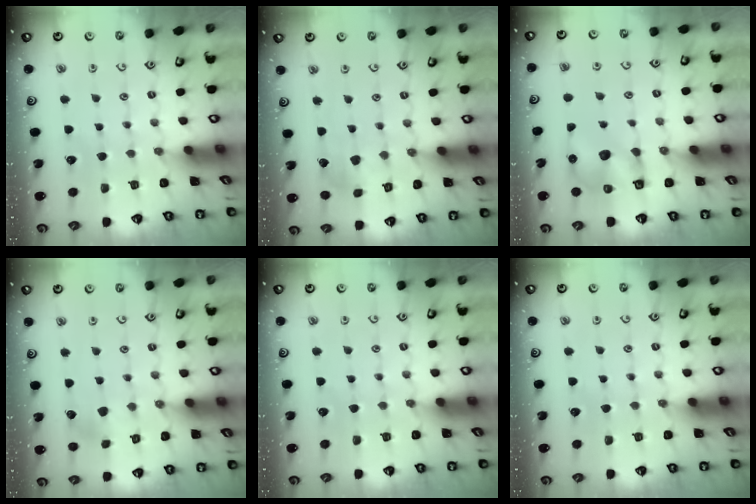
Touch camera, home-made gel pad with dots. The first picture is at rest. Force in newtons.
{"total": 3.9, "press": 3.8, "slide": 0.4}
{"total": 7.6, "press": 7.6, "slide": 0.8}
{"total": 3.4, "press": 3.3, "slide": 0.4}
{"total": 0.0}
{"total": 0.0}